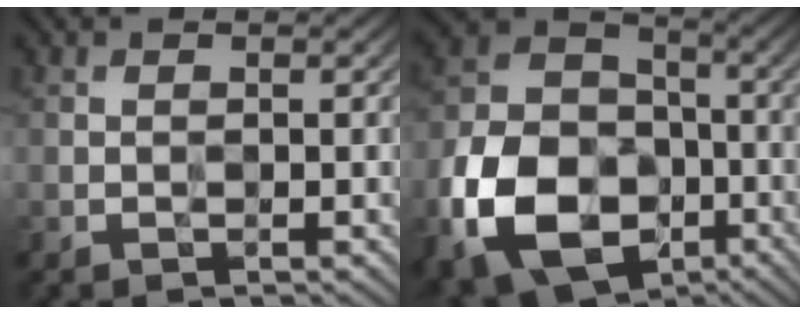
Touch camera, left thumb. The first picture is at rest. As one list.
[{"total": 16.1, "force": [-6.2, 11.7, 9.2], "torque": [-0.216, -0.043, -0.120]}]